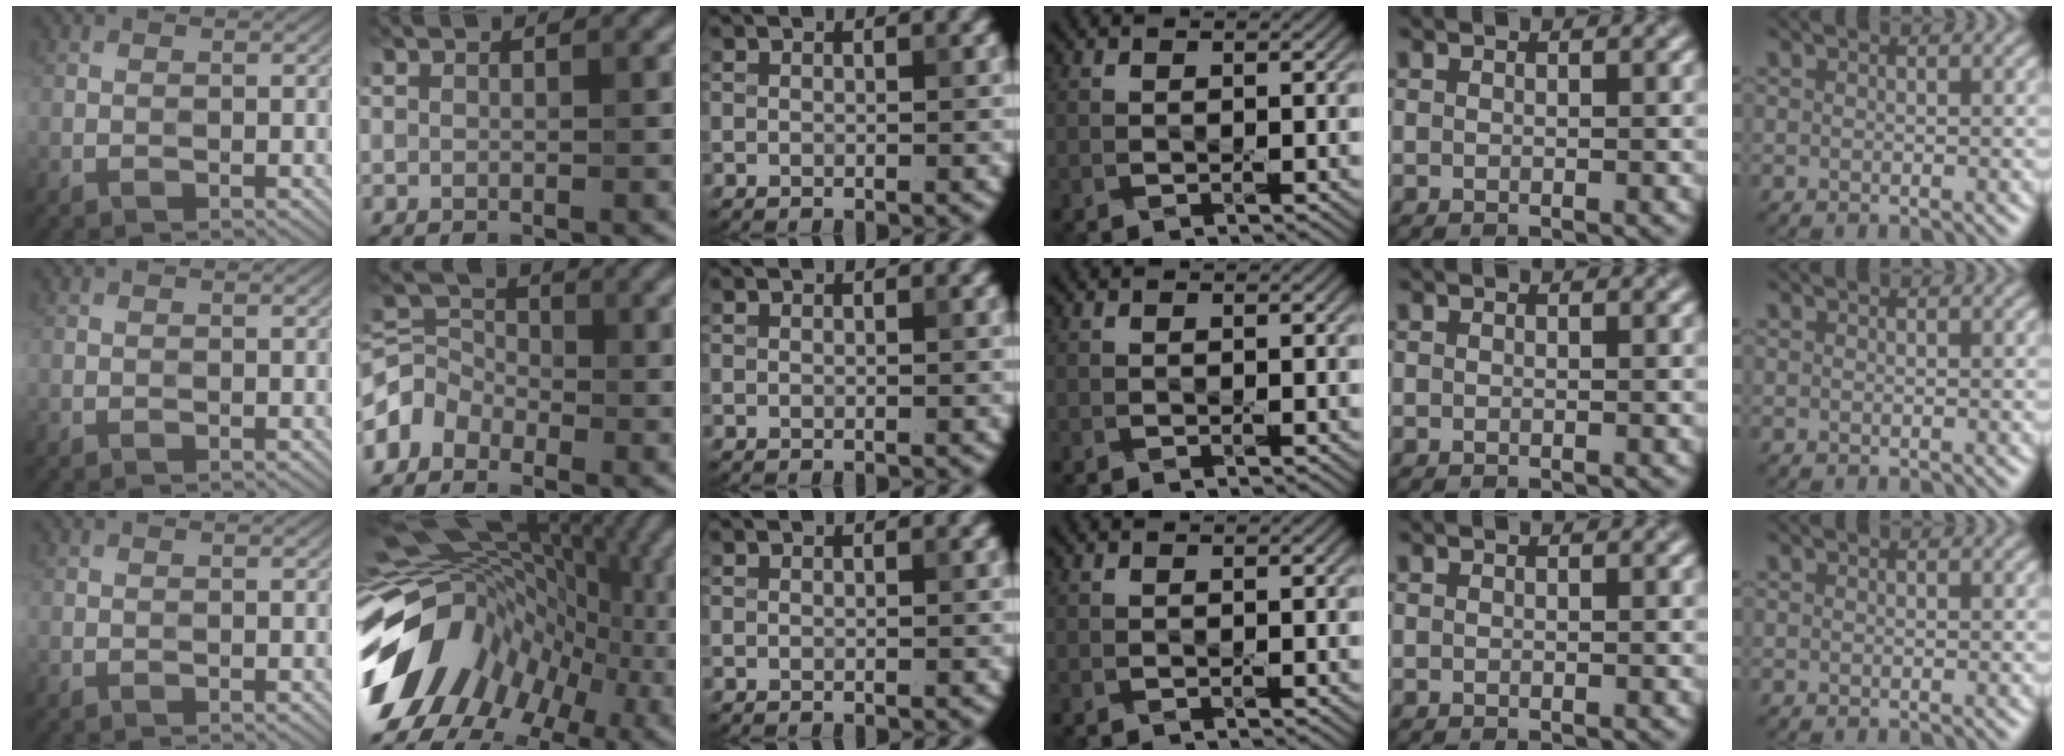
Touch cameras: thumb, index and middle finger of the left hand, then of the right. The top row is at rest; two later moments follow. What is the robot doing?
{"motion": "press", "object": "sticky note"}